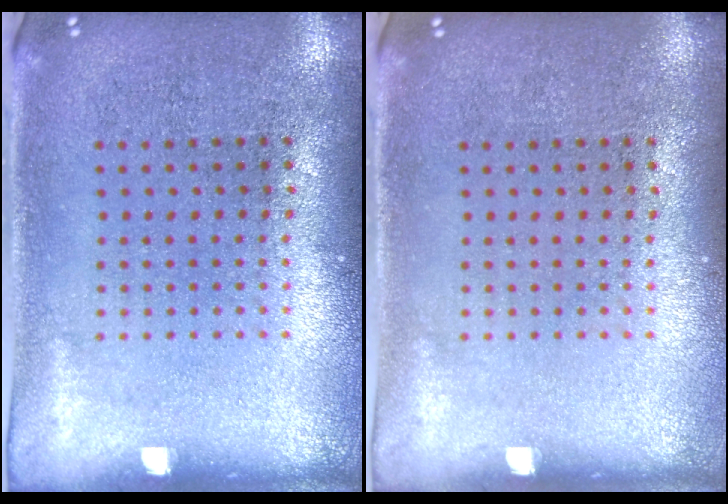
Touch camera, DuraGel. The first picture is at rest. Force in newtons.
{"total": 0.0}